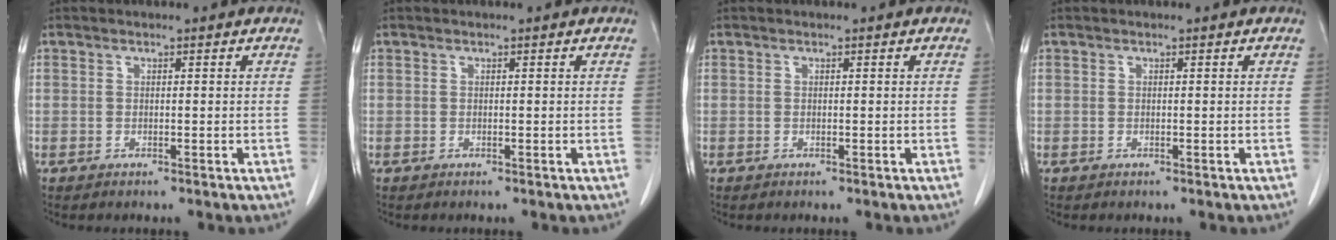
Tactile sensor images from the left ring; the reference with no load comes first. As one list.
[{"total": 0.0}, {"total": 0.0}, {"total": 0.0}]